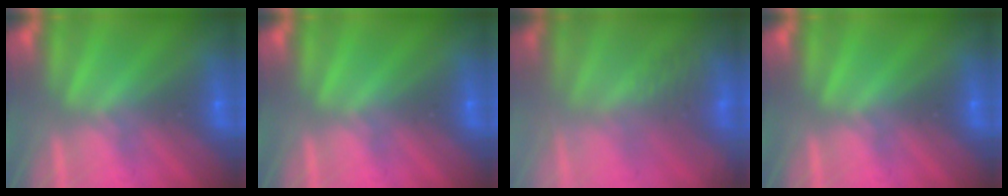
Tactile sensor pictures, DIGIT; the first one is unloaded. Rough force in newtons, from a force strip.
{"total": 0.0}
{"total": 3.6}
{"total": 0.0}